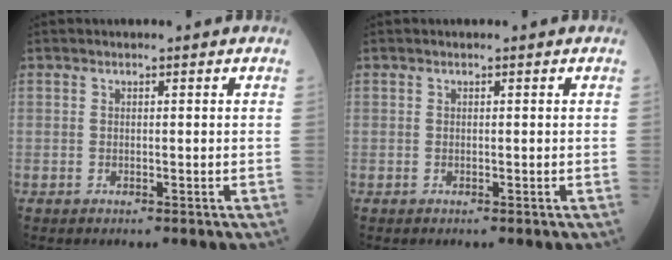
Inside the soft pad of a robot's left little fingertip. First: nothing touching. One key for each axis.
{"total": 0.0}